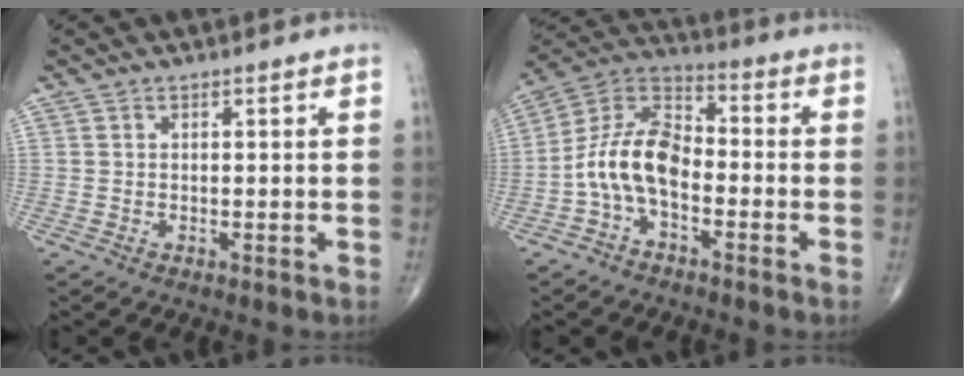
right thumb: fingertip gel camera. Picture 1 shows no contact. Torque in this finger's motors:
{"motor_torque": [0.59, 0.40, 1.32, -0.43, 0.13]}